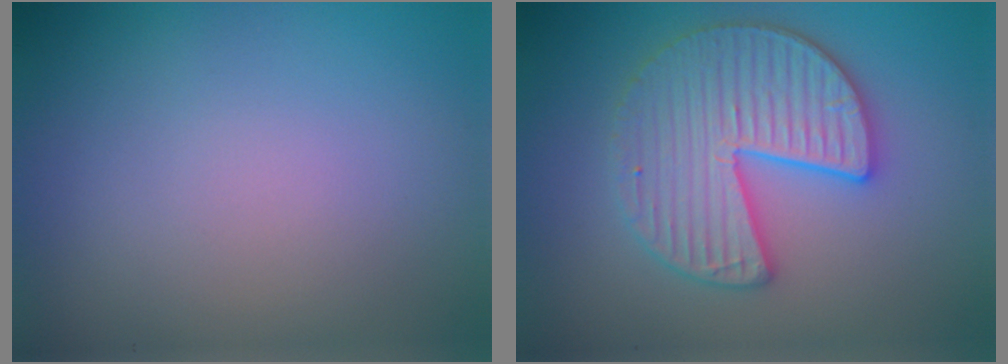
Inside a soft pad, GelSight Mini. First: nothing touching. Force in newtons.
{"total": 6.1, "press": 6.0, "slide": 1.0}